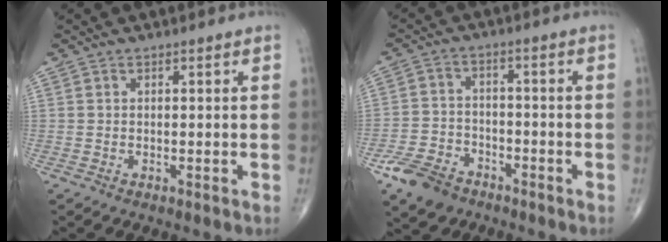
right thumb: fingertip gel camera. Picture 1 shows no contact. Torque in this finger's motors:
{"motor_torque": [0.75, 0.45, 0.23, -0.35, 0.19]}